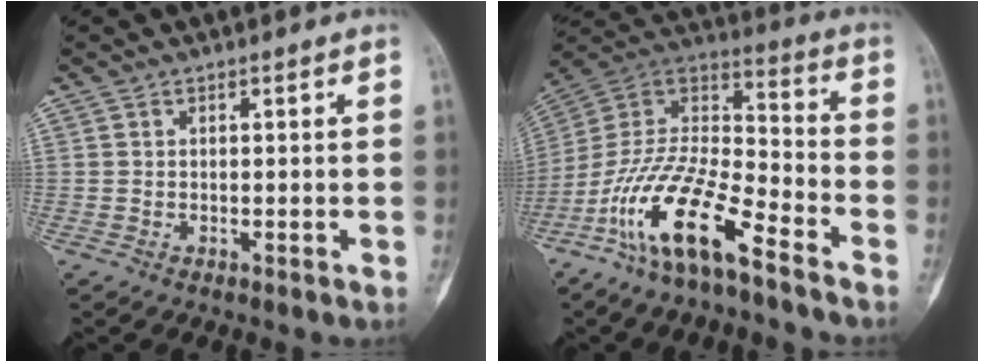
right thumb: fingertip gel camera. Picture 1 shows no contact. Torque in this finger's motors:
{"motor_torque": [0.34, 0.25, 1.60, -1.17, 0.23]}